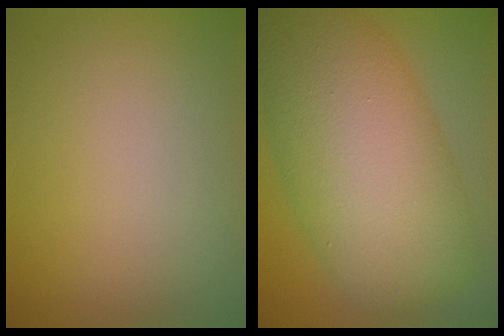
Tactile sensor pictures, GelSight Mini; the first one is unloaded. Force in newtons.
{"total": 11.9, "press": 11.9, "slide": 0.2}